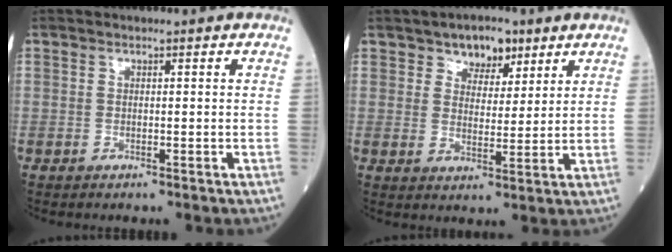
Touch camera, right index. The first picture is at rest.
{"total": 5.7, "force": [3.7, 3.4, 2.7], "torque": [-0.034, 0.006, 0.061]}